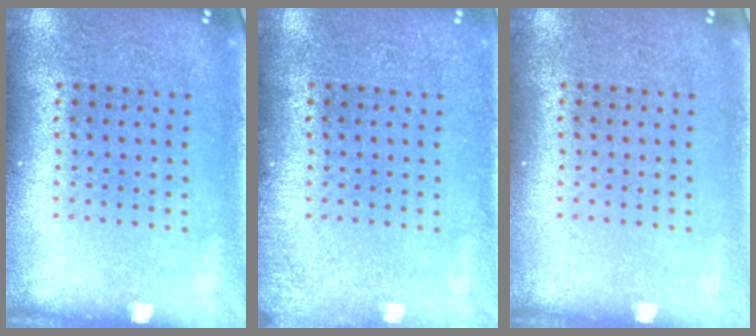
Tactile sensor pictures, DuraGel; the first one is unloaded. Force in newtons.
{"total": 1.0, "press": 1.0, "slide": 0.3}
{"total": 0.0}